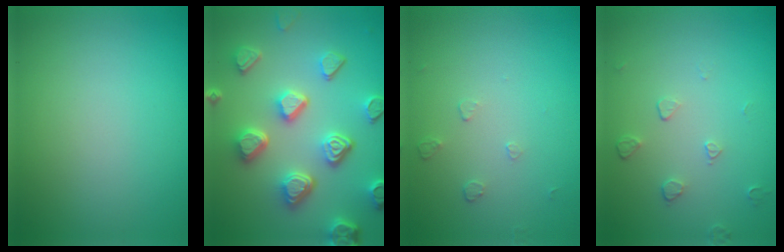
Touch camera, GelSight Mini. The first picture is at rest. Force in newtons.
{"total": 6.7, "press": 5.4, "slide": 4.1}
{"total": 0.6, "press": 0.4, "slide": 0.5}
{"total": 1.1, "press": 0.7, "slide": 0.9}